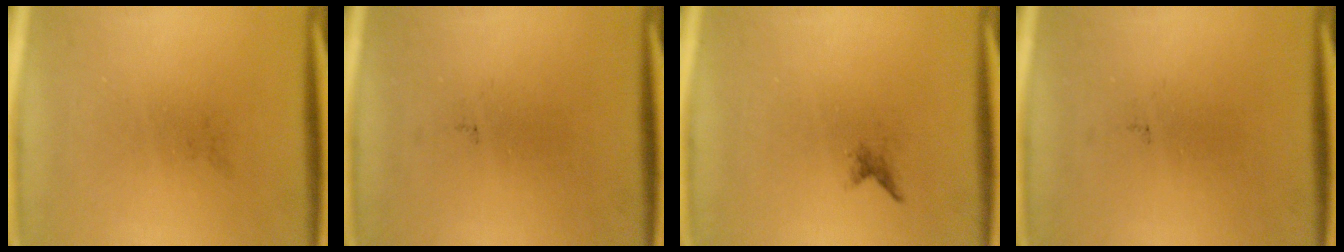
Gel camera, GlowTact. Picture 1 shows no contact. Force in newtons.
{"total": 0.0}
{"total": 0.7}
{"total": 0.0}